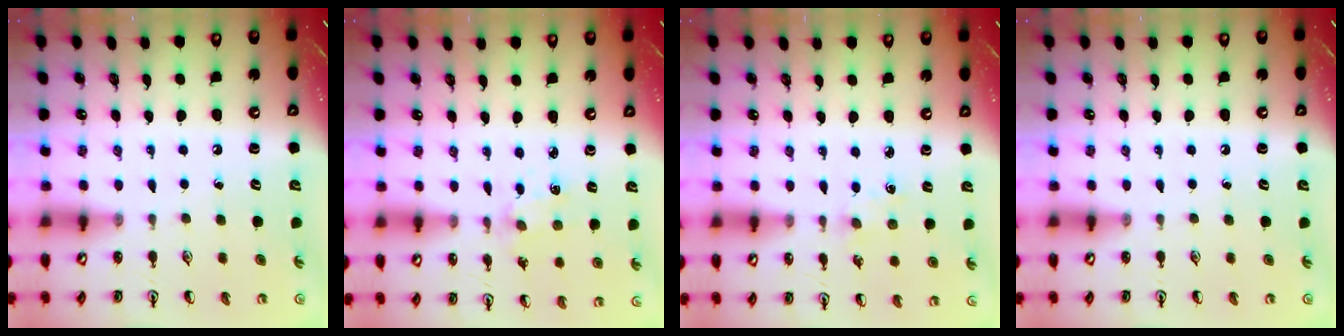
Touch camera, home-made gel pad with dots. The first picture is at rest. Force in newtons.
{"total": 2.0, "press": 1.9, "slide": 0.3}
{"total": 2.4, "press": 2.4, "slide": 0.4}
{"total": 0.0}